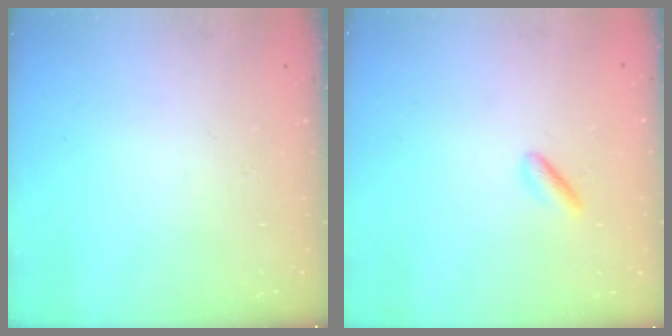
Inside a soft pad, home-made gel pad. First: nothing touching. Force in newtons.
{"total": 3.9, "press": 3.8, "slide": 0.9}